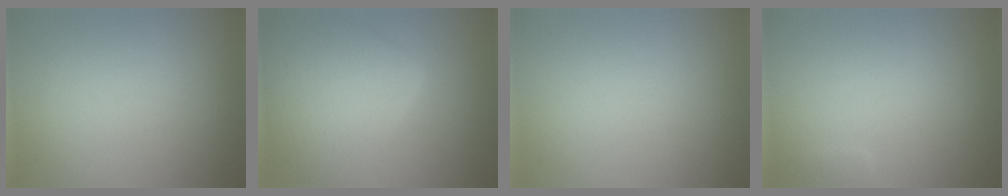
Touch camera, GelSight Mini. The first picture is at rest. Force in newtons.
{"total": 7.7, "press": 7.7, "slide": 0.2}
{"total": 0.0}
{"total": 0.5, "press": 0.5, "slide": 0.1}